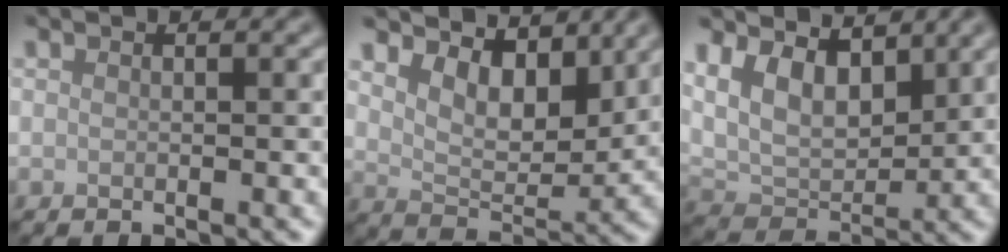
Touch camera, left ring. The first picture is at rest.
{"total": 5.6, "force": [3.6, 2.8, 3.3], "torque": [-0.061, -0.011, 0.049]}
{"total": 6.2, "force": [2.9, 3.7, 4.0], "torque": [-0.083, -0.008, 0.048]}